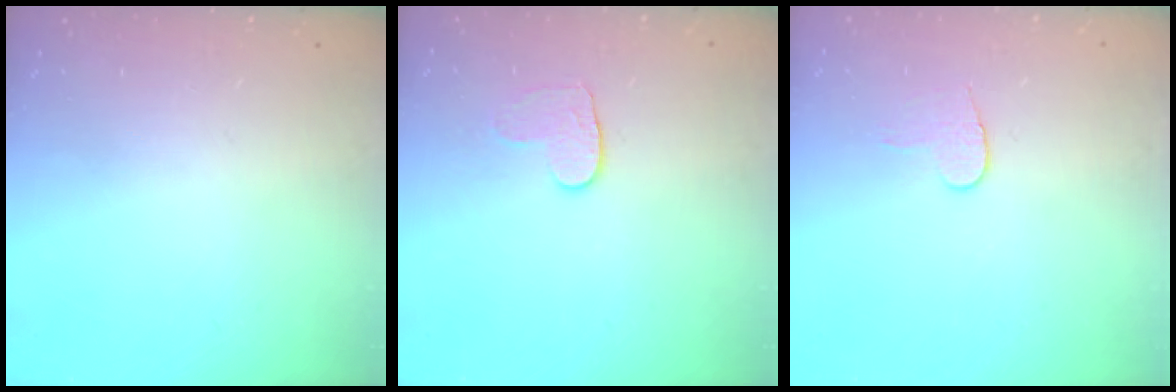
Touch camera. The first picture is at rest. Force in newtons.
{"total": 5.6, "press": 5.5, "slide": 0.5}
{"total": 6.0, "press": 6.0, "slide": 0.5}